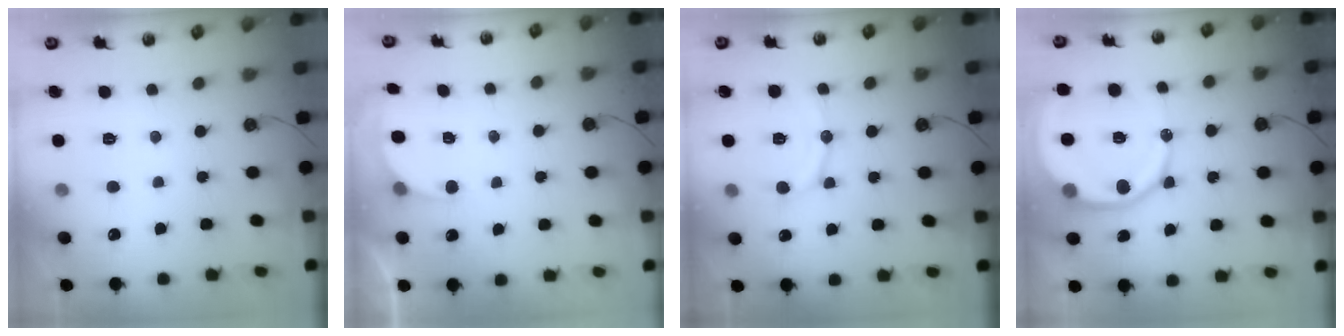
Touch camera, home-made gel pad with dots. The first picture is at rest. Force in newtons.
{"total": 2.8, "press": 2.6, "slide": 1.0}
{"total": 11.9, "press": 11.8, "slide": 1.2}
{"total": 15.8, "press": 15.7, "slide": 2.1}